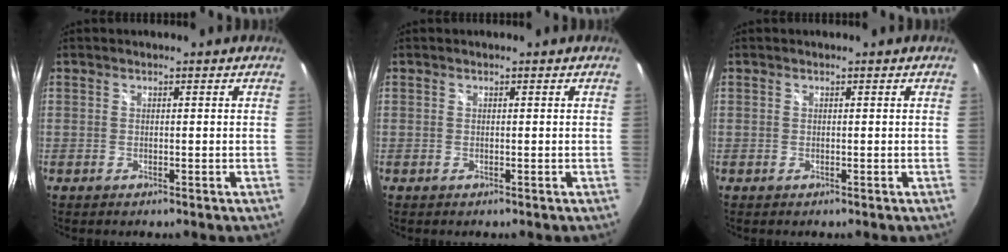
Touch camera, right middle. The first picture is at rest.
{"total": 0.0}
{"total": 0.0}